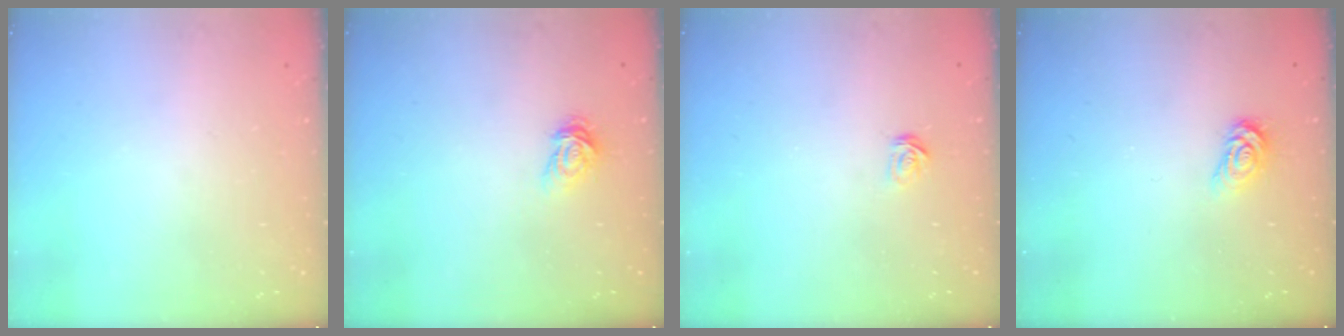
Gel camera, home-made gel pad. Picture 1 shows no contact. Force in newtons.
{"total": 3.5, "press": 3.5, "slide": 0.3}
{"total": 2.5, "press": 2.5, "slide": 0.2}
{"total": 3.5, "press": 3.5, "slide": 0.4}